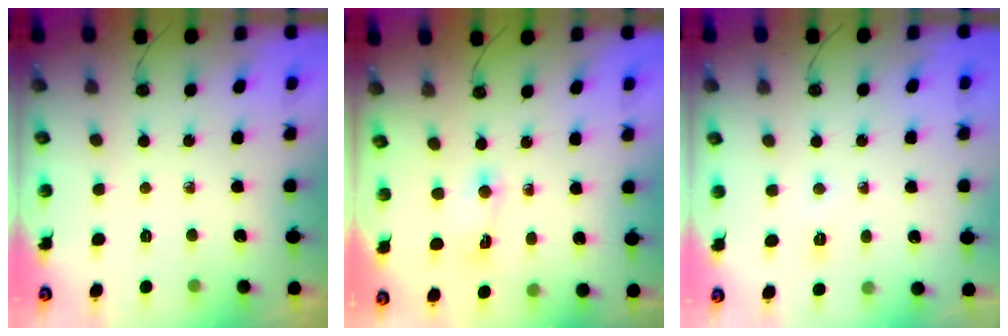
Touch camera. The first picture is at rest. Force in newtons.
{"total": 1.9, "press": 1.9, "slide": 0.4}
{"total": 2.5, "press": 2.4, "slide": 0.4}